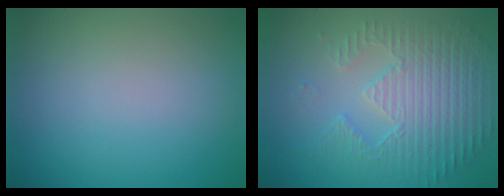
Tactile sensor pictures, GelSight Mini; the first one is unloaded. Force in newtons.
{"total": 3.8, "press": 3.6, "slide": 1.3}